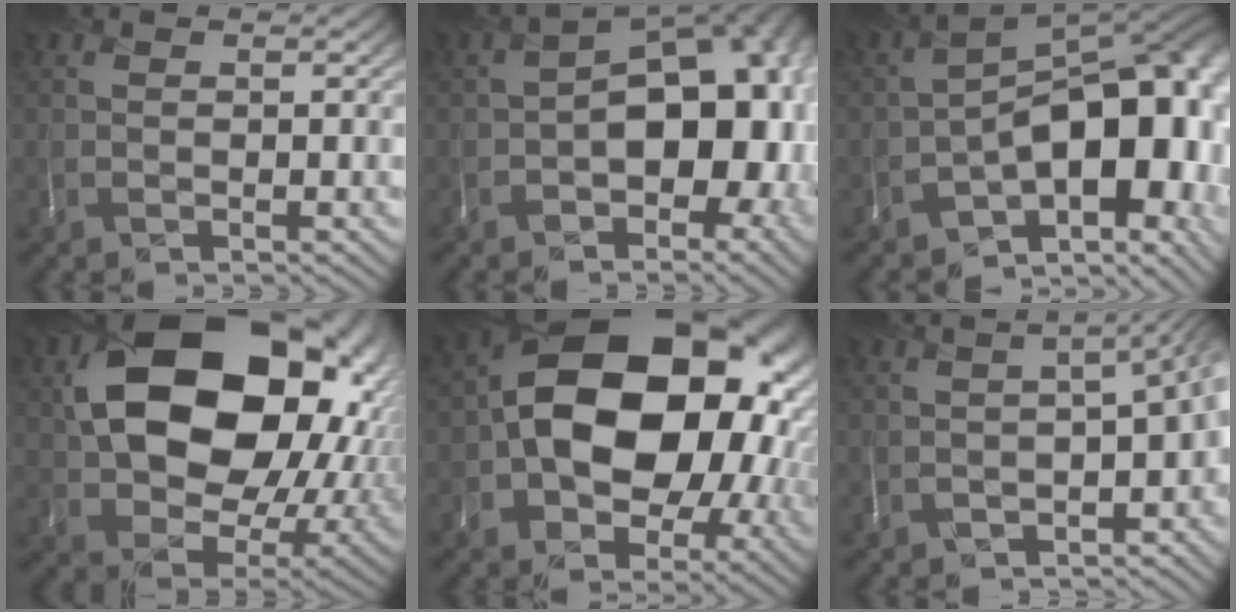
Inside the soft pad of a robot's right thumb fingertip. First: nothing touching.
{"total": 12.5, "force": [-2.1, 7.7, 9.6], "torque": [-0.124, -0.017, -0.024]}
{"total": 16.4, "force": [-4.9, 9.1, 12.8], "torque": [-0.148, -0.020, -0.059]}
{"total": 18.5, "force": [3.7, 13.8, 11.7], "torque": [-0.230, -0.040, 0.113]}
{"total": 18.4, "force": [0.2, 12.7, 13.2], "torque": [-0.204, -0.019, 0.013]}
{"total": 6.3, "force": [-2.2, 2.3, 5.4], "torque": [-0.063, -0.014, -0.027]}